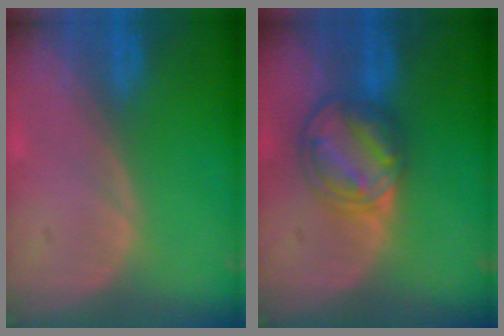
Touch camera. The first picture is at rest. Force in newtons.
{"total": 8.2, "press": 6.9, "slide": 4.4}